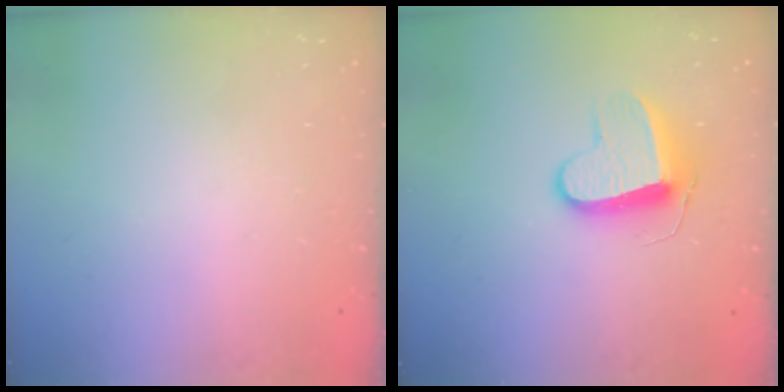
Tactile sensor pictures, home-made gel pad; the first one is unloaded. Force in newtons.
{"total": 9.9, "press": 9.9, "slide": 0.6}